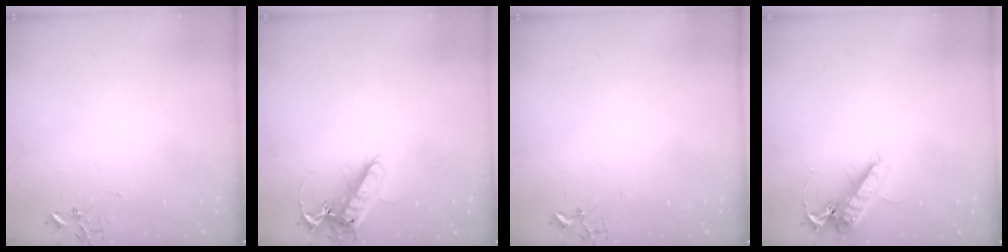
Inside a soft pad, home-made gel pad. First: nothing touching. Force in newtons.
{"total": 14.4, "press": 14.2, "slide": 2.2}
{"total": 3.0, "press": 2.9, "slide": 0.4}
{"total": 13.8, "press": 13.7, "slide": 1.5}